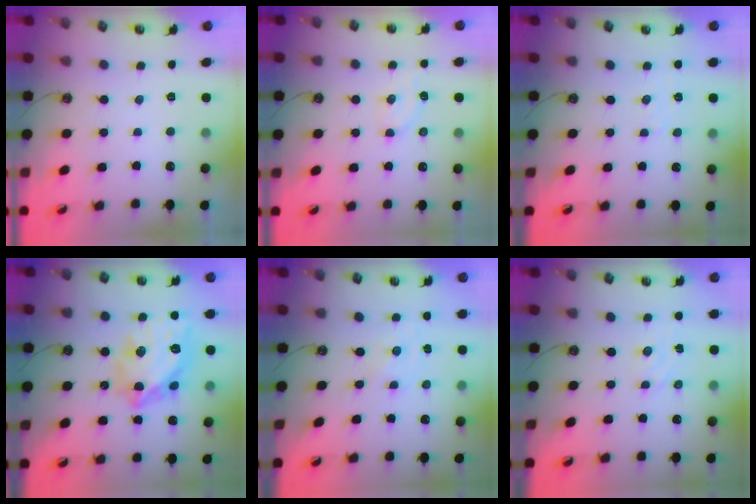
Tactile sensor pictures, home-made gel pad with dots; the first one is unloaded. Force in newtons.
{"total": 5.3, "press": 5.2, "slide": 1.1}
{"total": 2.5, "press": 2.5, "slide": 0.4}
{"total": 19.8, "press": 19.7, "slide": 2.0}
{"total": 0.0}
{"total": 1.8, "press": 1.8, "slide": 0.3}